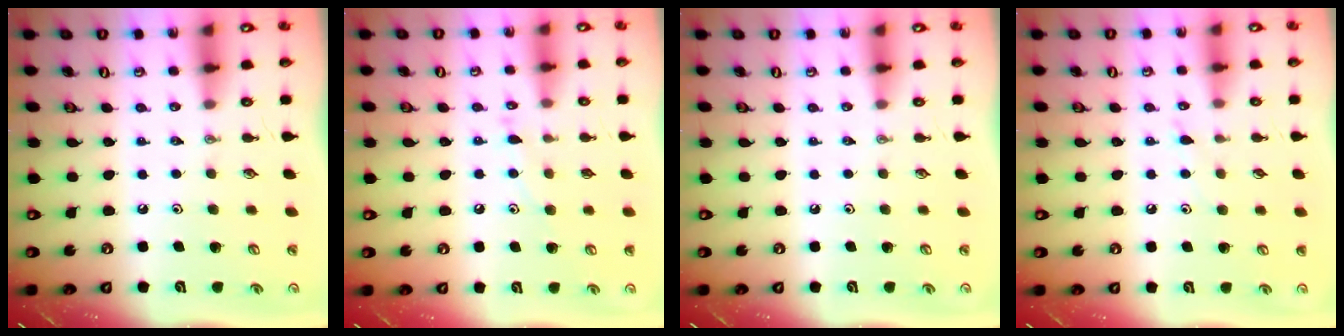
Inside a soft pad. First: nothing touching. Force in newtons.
{"total": 6.3, "press": 6.3, "slide": 0.4}
{"total": 0.0}
{"total": 6.1, "press": 6.1, "slide": 0.7}